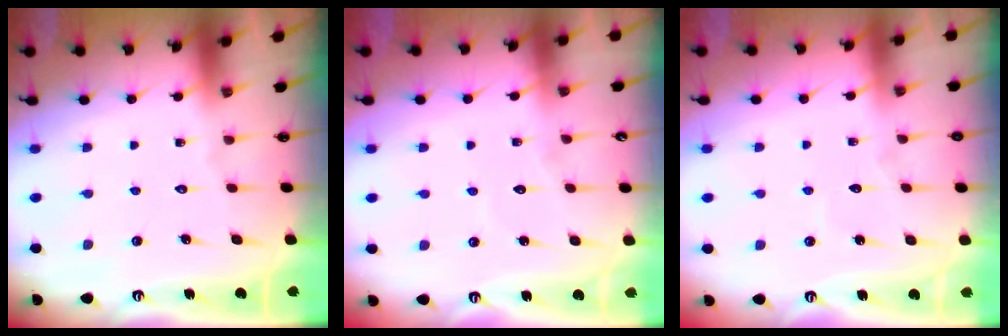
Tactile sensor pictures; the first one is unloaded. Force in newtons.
{"total": 4.4, "press": 4.4, "slide": 0.4}
{"total": 3.6, "press": 3.6, "slide": 0.4}